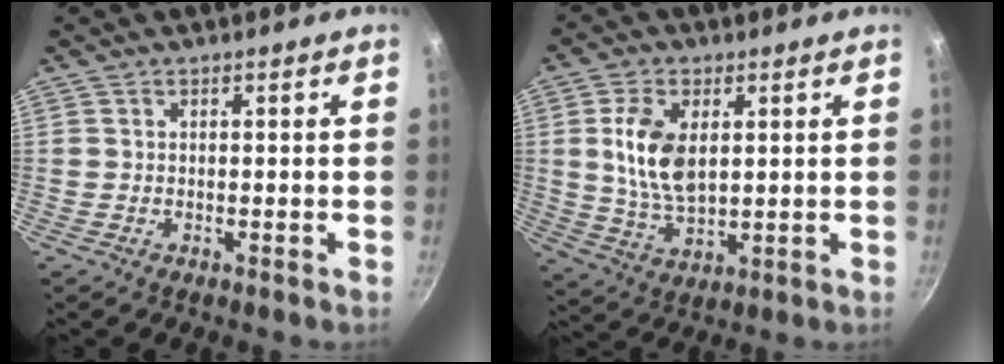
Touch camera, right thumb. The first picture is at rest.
{"total": 11.6, "force": [2.8, 6.9, 8.9], "torque": [-0.156, -0.018, 0.063]}